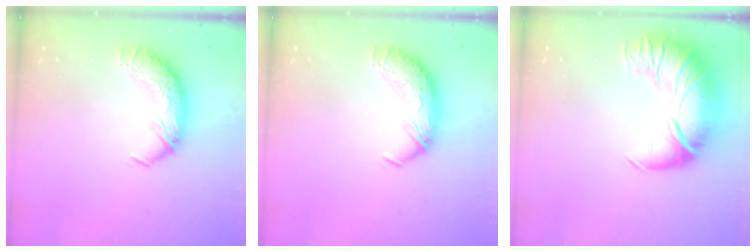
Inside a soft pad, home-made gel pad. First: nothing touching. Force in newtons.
{"total": 0.0}
{"total": 5.4, "press": 4.0, "slide": 3.6}